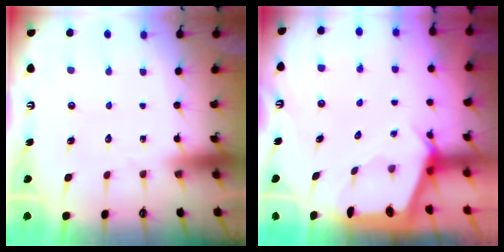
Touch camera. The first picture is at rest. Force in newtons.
{"total": 2.5, "press": 2.5, "slide": 0.3}